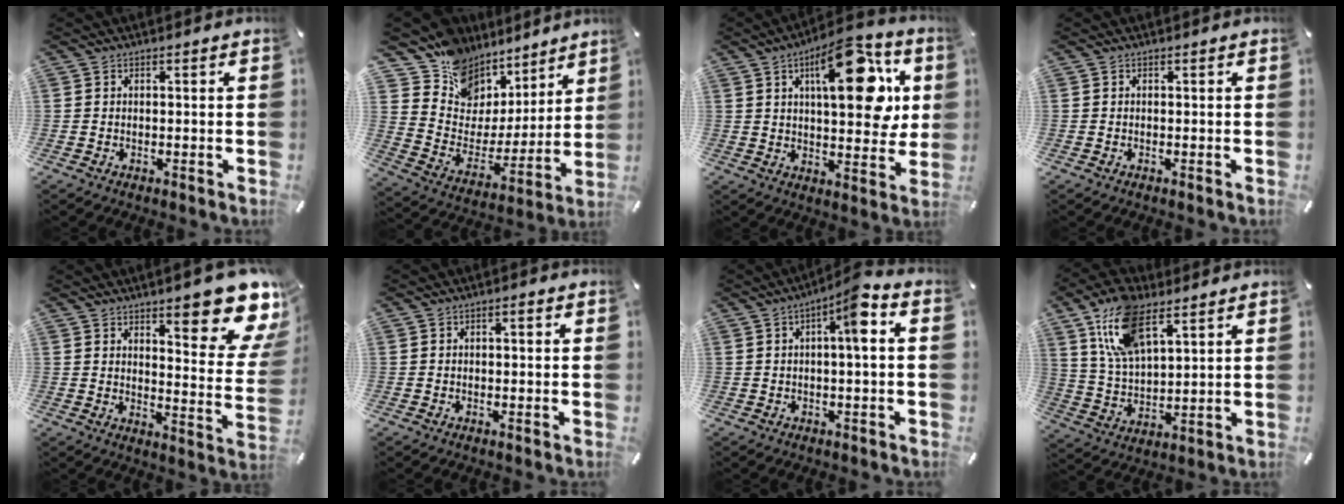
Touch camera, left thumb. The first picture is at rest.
{"total": 13.1, "force": [9.9, 8.6, -0.9], "torque": [-0.003, -0.116, 0.188]}
{"total": 20.2, "force": [7.8, 9.0, 16.4], "torque": [-0.217, -0.026, 0.117]}
{"total": 0.0}
{"total": 16.5, "force": [10.6, 4.8, 11.7], "torque": [-0.140, -0.084, 0.169]}
{"total": 1.3, "force": [0.2, 0.5, 1.2], "torque": [-0.022, 0.004, 0.001]}
{"total": 8.2, "force": [1.8, 1.6, 7.8], "torque": [-0.124, -0.001, 0.024]}
{"total": 14.3, "force": [8.7, 6.5, 9.3], "torque": [-0.210, -0.021, 0.160]}